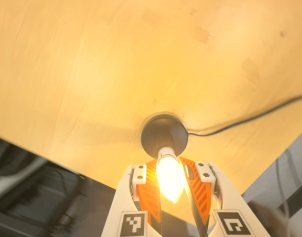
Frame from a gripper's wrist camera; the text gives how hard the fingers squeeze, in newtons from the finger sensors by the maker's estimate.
{"total": 14.1, "left": 14.4, "right": 13.9}